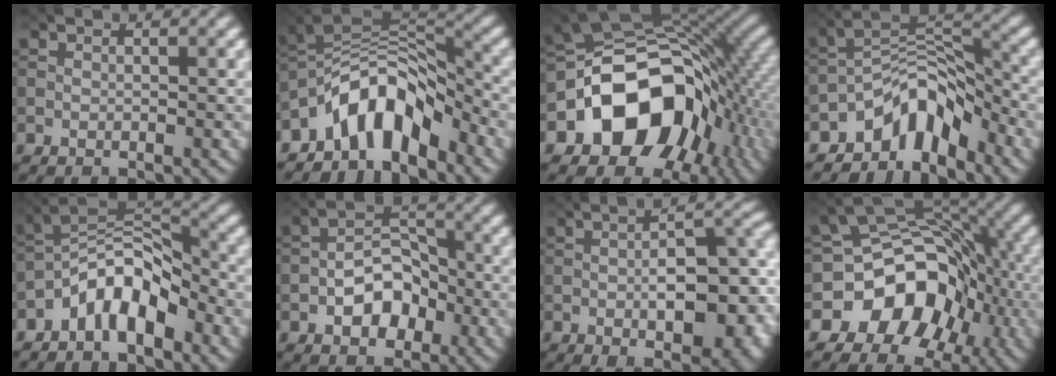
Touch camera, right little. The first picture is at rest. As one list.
[{"total": 7.1, "force": [-4.6, 3.4, 4.1], "torque": [-0.052, 0.008, -0.097]}, {"total": 13.2, "force": [-4.3, 9.7, 7.8], "torque": [-0.109, 0.005, -0.092]}, {"total": 5.7, "force": [-4.2, 2.7, 2.8], "torque": [-0.025, 0.008, -0.085]}, {"total": 6.1, "force": [-3.6, 2.9, 4.0], "torque": [-0.062, 0.014, -0.079]}, {"total": 4.7, "force": [-1.7, 3.0, 3.2], "torque": [-0.045, 0.008, -0.032]}, {"total": 11.1, "force": [-2.8, 5.1, 9.5], "torque": [-0.131, -0.005, -0.036]}, {"total": 10.2, "force": [-4.3, 7.8, 5.1], "torque": [-0.068, 0.014, -0.084]}]